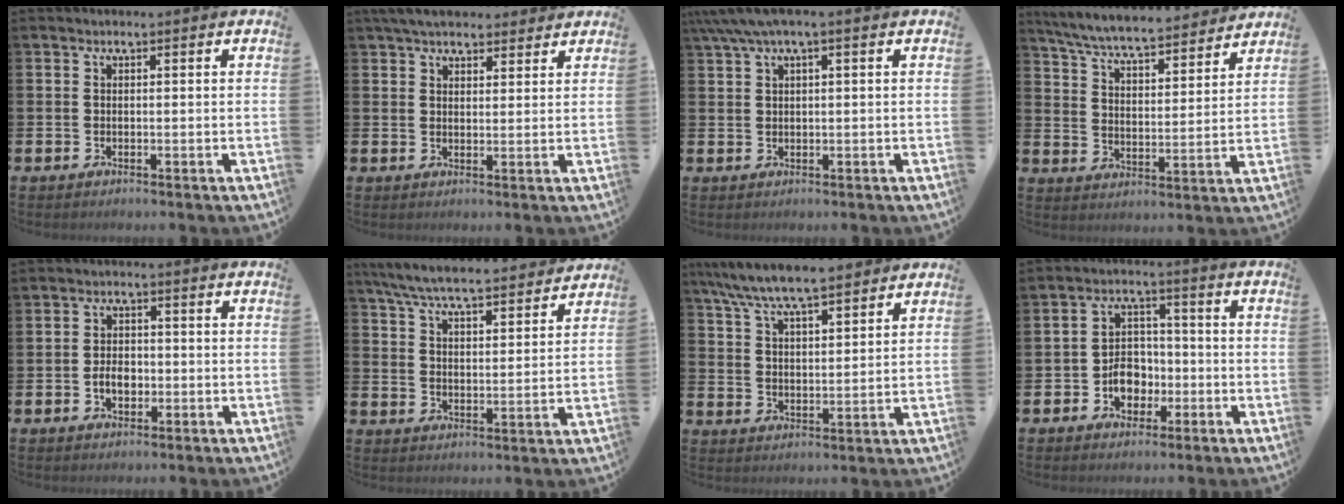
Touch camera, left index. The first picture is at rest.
{"total": 5.1, "force": [4.7, 1.7, 1.3], "torque": [-0.036, -0.009, 0.088]}
{"total": 3.0, "force": [1.6, 0.5, 2.4], "torque": [-0.047, 0.004, 0.029]}
{"total": 7.1, "force": [6.7, 0.7, 2.2], "torque": [-0.068, -0.051, 0.115]}
{"total": 3.2, "force": [-0.8, 2.1, 2.2], "torque": [-0.020, -0.005, -0.022]}
{"total": 7.4, "force": [7.0, 0.7, 2.2], "torque": [-0.066, -0.046, 0.123]}
{"total": 7.9, "force": [7.5, 0.8, 2.4], "torque": [-0.071, -0.035, 0.137]}
{"total": 5.1, "force": [-1.8, 4.0, 2.5], "torque": [-0.039, 0.006, -0.040]}